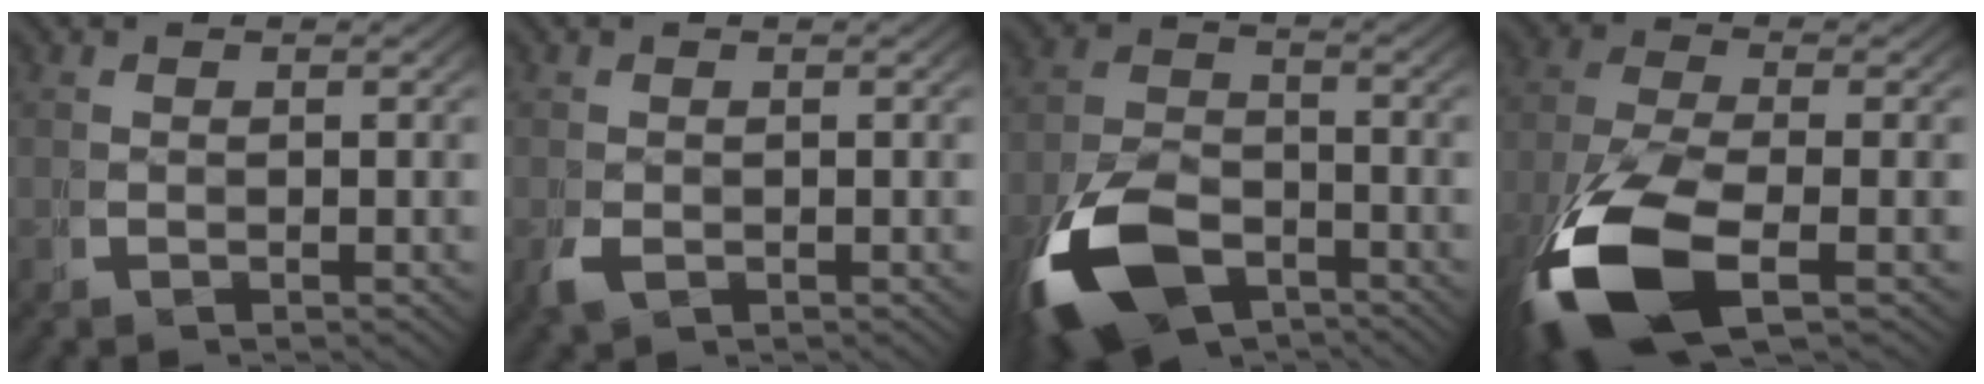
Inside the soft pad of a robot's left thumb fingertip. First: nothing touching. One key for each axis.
{"total": 1.4, "fx": -0.8, "fy": 1.1, "fz": 0.6, "tx": -0.023, "ty": -0.010, "tz": -0.003}
{"total": 10.3, "fx": -5.4, "fy": 6.4, "fz": 6.0, "tx": -0.127, "ty": -0.045, "tz": -0.070}
{"total": 11.2, "fx": -3.7, "fy": 5.6, "fz": 9.0, "tx": -0.210, "ty": -0.038, "tz": -0.041}